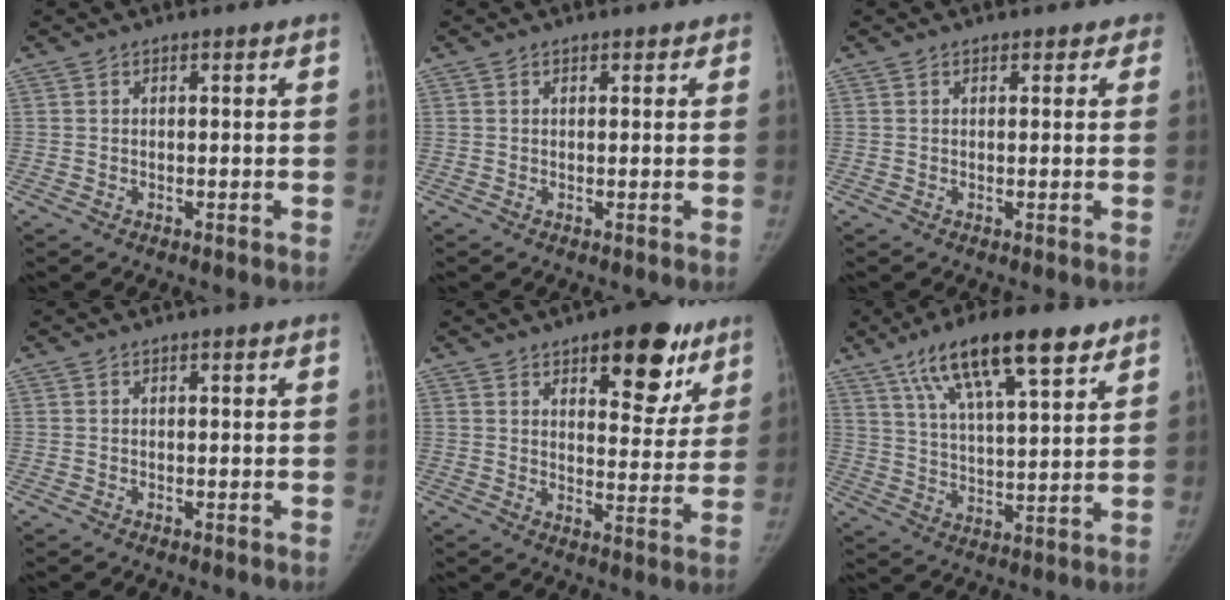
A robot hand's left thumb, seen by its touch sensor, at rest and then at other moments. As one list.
[{"total": 0.9, "force": [0.6, 0.7, 0.2], "torque": [0.012, -0.001, 0.001]}, {"total": 1.9, "force": [1.2, 1.4, 0.4], "torque": [0.028, -0.001, 0.006]}, {"total": 0.0}, {"total": 15.0, "force": [8.7, 6.7, 10.2], "torque": [-0.075, -0.039, 0.119]}, {"total": 17.7, "force": [10.6, 5.3, 13.1], "torque": [-0.198, -0.022, 0.182]}]